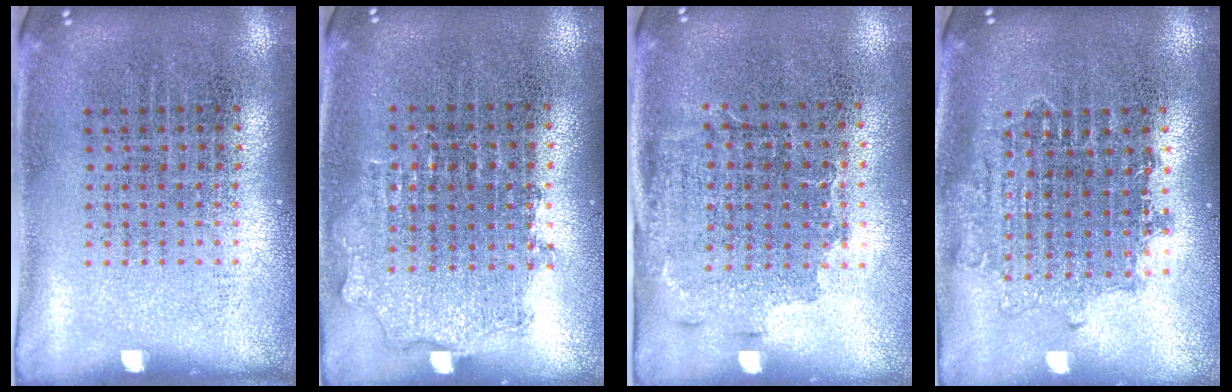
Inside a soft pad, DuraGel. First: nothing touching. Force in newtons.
{"total": 0.9, "press": 0.9, "slide": 0.2}
{"total": 1.5, "press": 1.2, "slide": 0.9}
{"total": 1.6, "press": 1.3, "slide": 0.9}